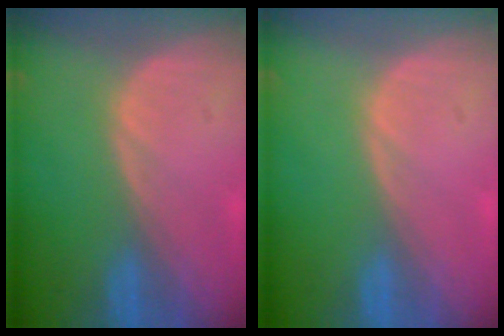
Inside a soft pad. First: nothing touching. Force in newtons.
{"total": 0.0}